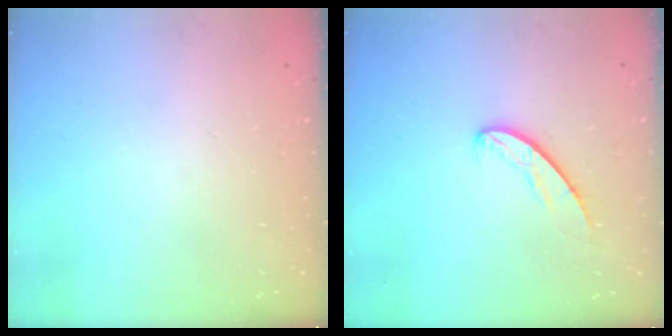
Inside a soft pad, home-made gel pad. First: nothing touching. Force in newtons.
{"total": 5.9, "press": 5.9, "slide": 0.4}